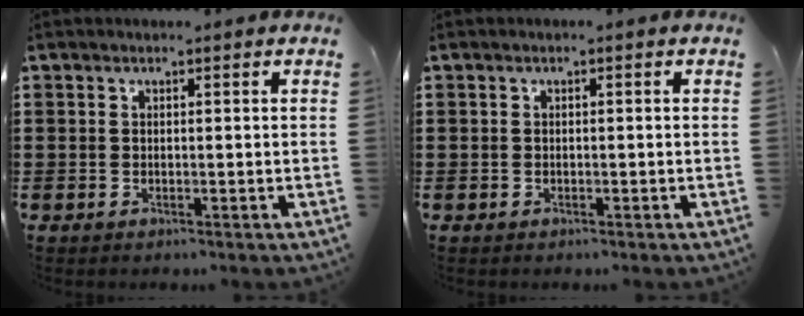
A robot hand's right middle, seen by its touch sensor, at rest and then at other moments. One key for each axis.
{"total": 0.0}